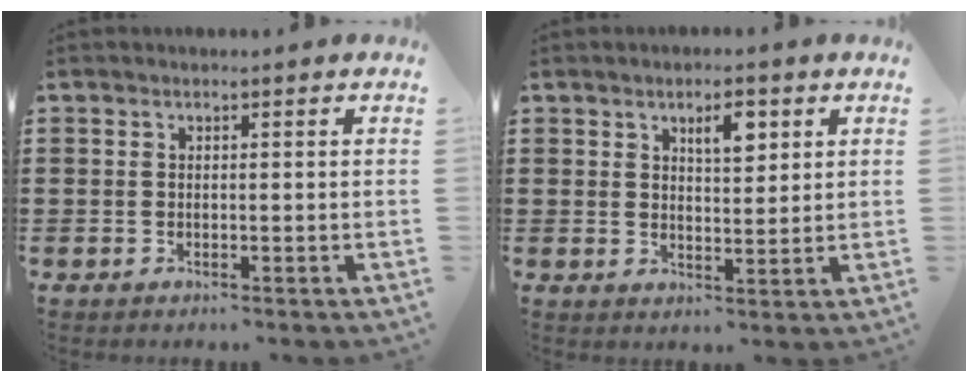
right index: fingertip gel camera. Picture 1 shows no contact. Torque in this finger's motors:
{"motor_torque": [0.05, -0.03, 0.31, 0.07]}